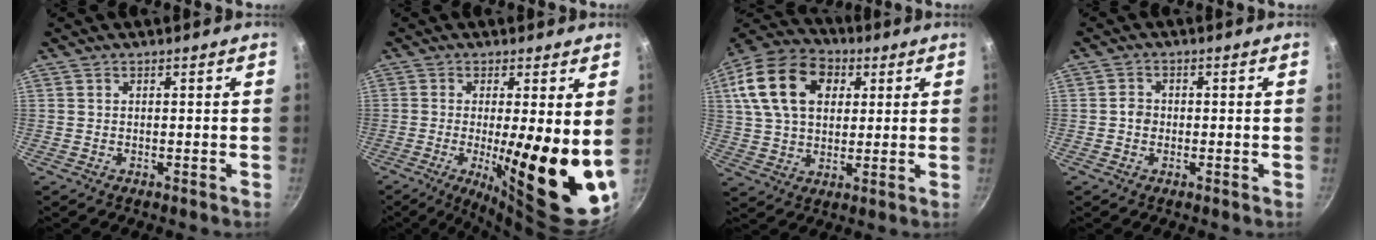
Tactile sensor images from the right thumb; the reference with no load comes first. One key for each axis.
{"total": 18.1, "fx": -1.2, "fy": 4.6, "fz": 17.5, "tx": -0.233, "ty": -0.032, "tz": -0.010}
{"total": 18.8, "fx": 5.8, "fy": 13.0, "fz": 12.2, "tx": -0.206, "ty": 0.014, "tz": 0.092}
{"total": 2.3, "fx": -0.3, "fy": 2.0, "fz": 1.0, "tx": -0.010, "ty": 0.009, "tz": -0.007}